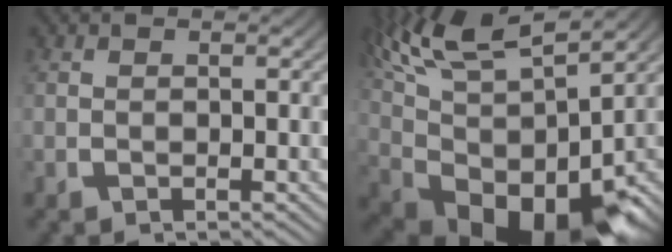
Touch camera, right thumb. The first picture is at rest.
{"total": 15.5, "force": [0.2, 8.5, 13.0], "torque": [-0.237, -0.039, 0.027]}